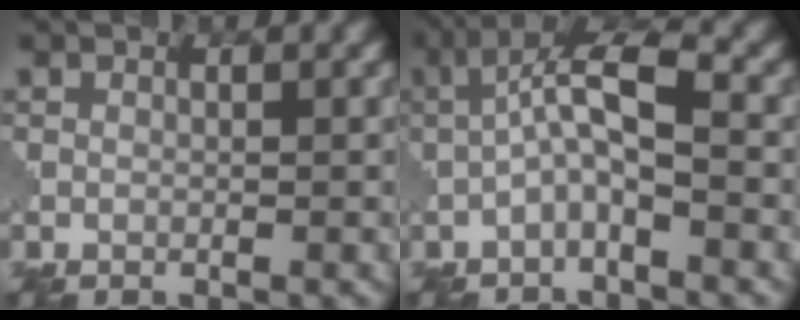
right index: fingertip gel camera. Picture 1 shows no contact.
{"total": 4.9, "force": [-0.5, 1.3, 4.7], "torque": [-0.085, 0.022, -0.021]}